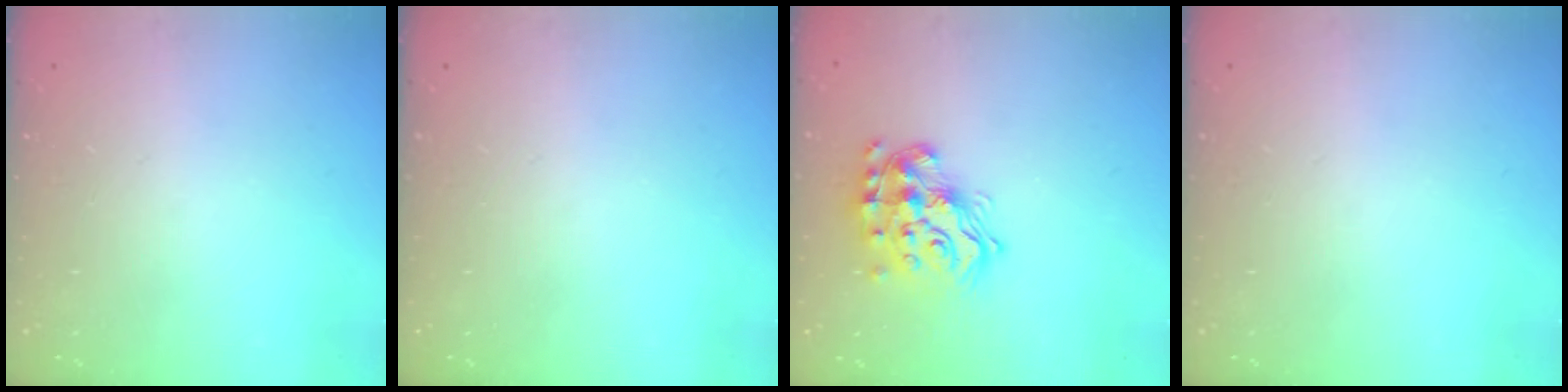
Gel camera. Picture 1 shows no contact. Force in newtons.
{"total": 0.0}
{"total": 16.9, "press": 16.9, "slide": 1.4}
{"total": 0.0}